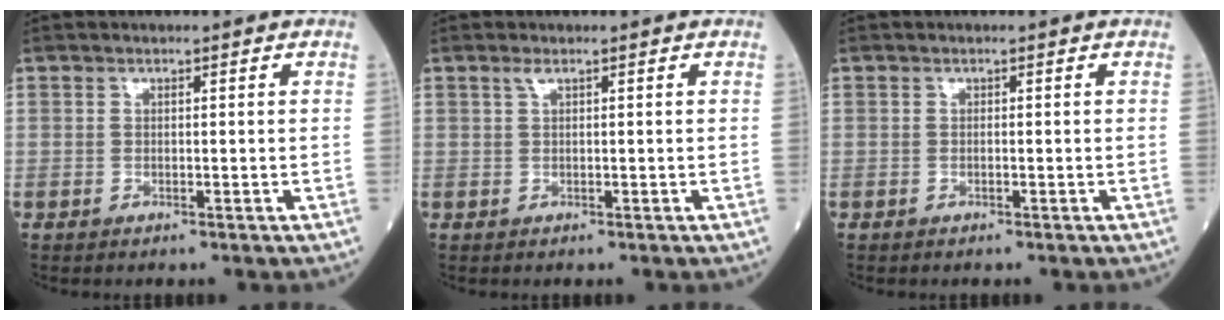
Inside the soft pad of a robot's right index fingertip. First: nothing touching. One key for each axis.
{"total": 0.9, "fx": 0.6, "fy": 0.1, "fz": 0.7, "tx": -0.020, "ty": 0.007, "tz": 0.011}
{"total": 0.0}